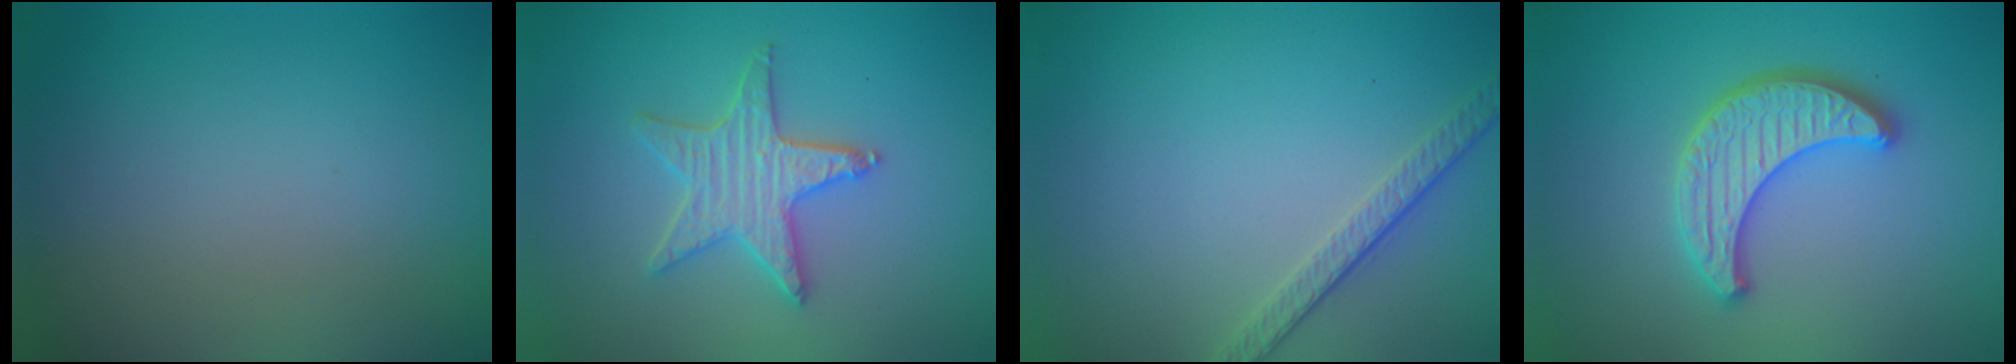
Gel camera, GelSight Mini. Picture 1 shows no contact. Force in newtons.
{"total": 3.5, "press": 3.3, "slide": 1.0}
{"total": 2.5, "press": 2.1, "slide": 1.4}
{"total": 3.8, "press": 3.7, "slide": 0.9}